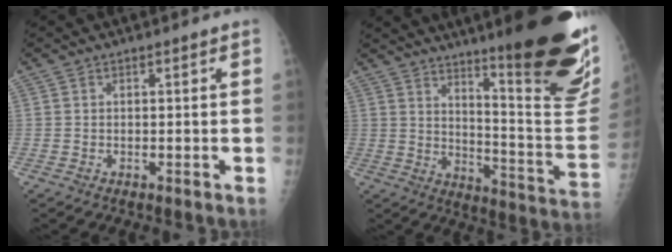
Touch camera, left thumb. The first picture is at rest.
{"total": 27.3, "force": [16.6, 4.4, 21.2], "torque": [-0.238, -0.095, 0.236]}